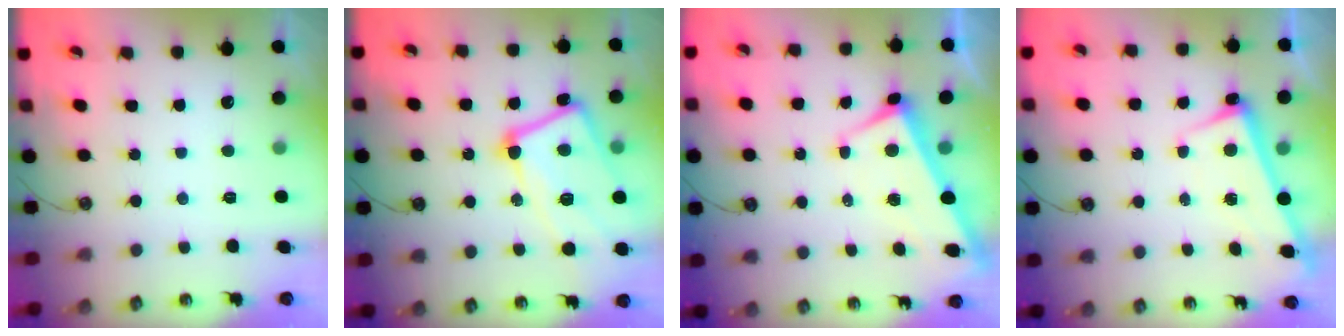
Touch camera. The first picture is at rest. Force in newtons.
{"total": 15.9, "press": 15.8, "slide": 2.1}
{"total": 2.5, "press": 2.3, "slide": 0.9}
{"total": 2.8, "press": 2.8, "slide": 0.4}